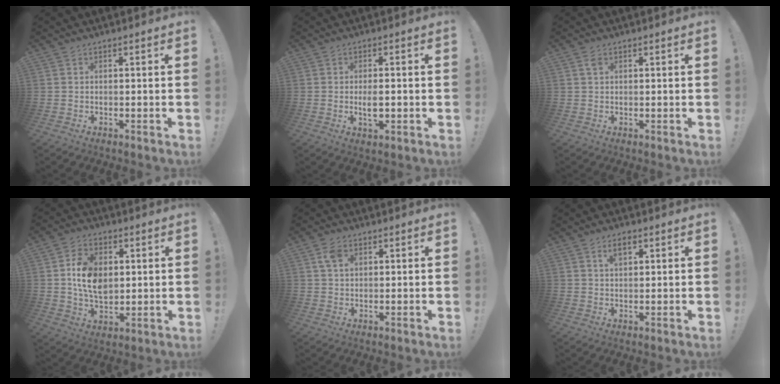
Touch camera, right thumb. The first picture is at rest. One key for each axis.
{"total": 4.3, "fx": -0.6, "fy": 2.0, "fz": 3.8, "tx": -0.066, "ty": -0.003, "tz": -0.015}
{"total": 1.6, "fx": 0.8, "fy": 0.9, "fz": 1.0, "tx": -0.013, "ty": -0.001, "tz": 0.013}
{"total": 12.0, "fx": 1.6, "fy": 8.4, "fz": 8.5, "tx": -0.145, "ty": 0.002, "tz": 0.028}
{"total": 4.3, "fx": 1.7, "fy": 2.7, "fz": 2.8, "tx": -0.049, "ty": 0.003, "tz": 0.031}
{"total": 3.2, "fx": 1.5, "fy": 1.5, "fz": 2.4, "tx": -0.034, "ty": -0.002, "tz": 0.023}